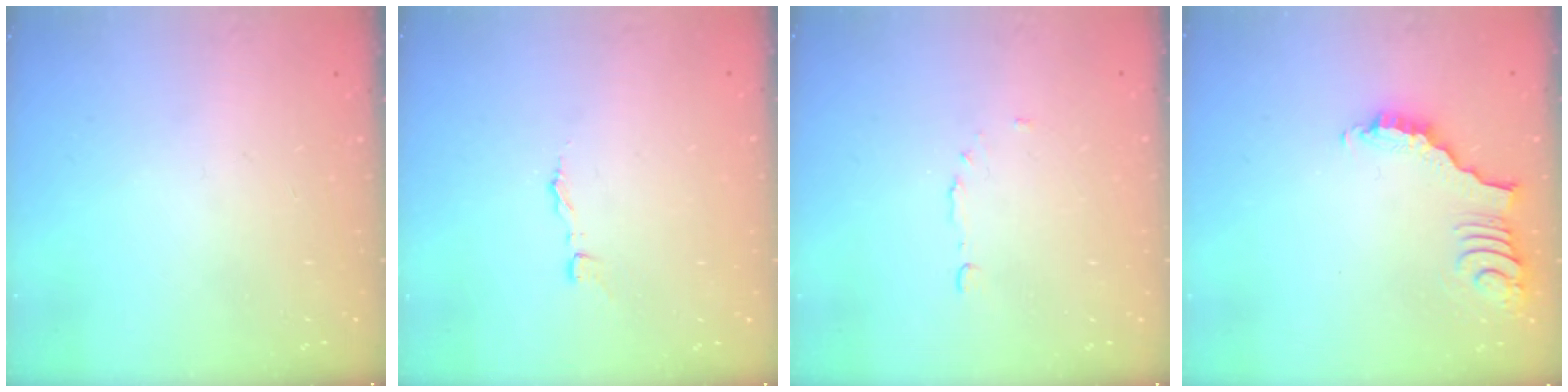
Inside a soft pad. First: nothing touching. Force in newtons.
{"total": 1.7, "press": 1.7, "slide": 0.1}
{"total": 3.1, "press": 3.1, "slide": 0.3}
{"total": 2.5, "press": 2.5, "slide": 0.3}